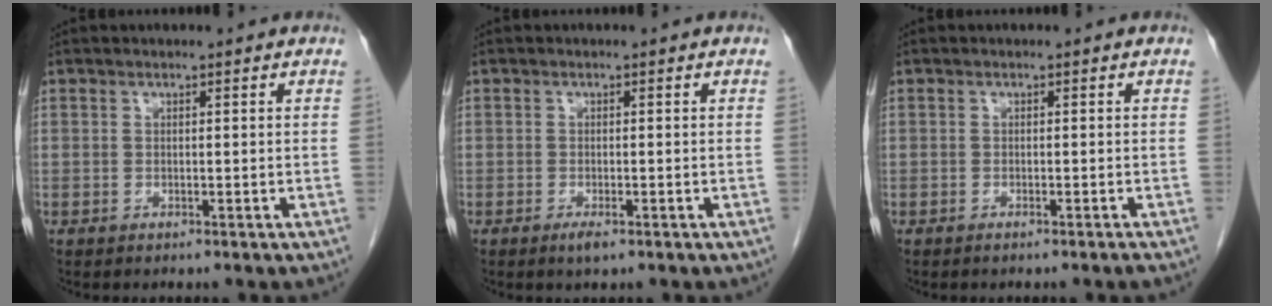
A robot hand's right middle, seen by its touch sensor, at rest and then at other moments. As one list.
[{"total": 1.6, "force": [-0.9, 0.4, 1.3], "torque": [-0.020, -0.001, -0.013]}, {"total": 1.3, "force": [-1.0, -0.3, 0.7], "torque": [-0.011, 0.002, -0.015]}]